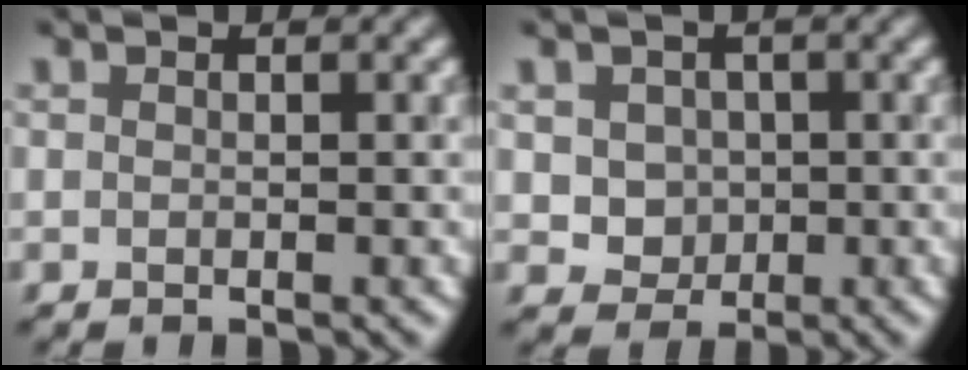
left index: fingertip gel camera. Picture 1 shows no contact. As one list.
[{"total": 2.7, "force": [0.2, 2.4, 1.1], "torque": [-0.018, -0.003, 0.006]}]